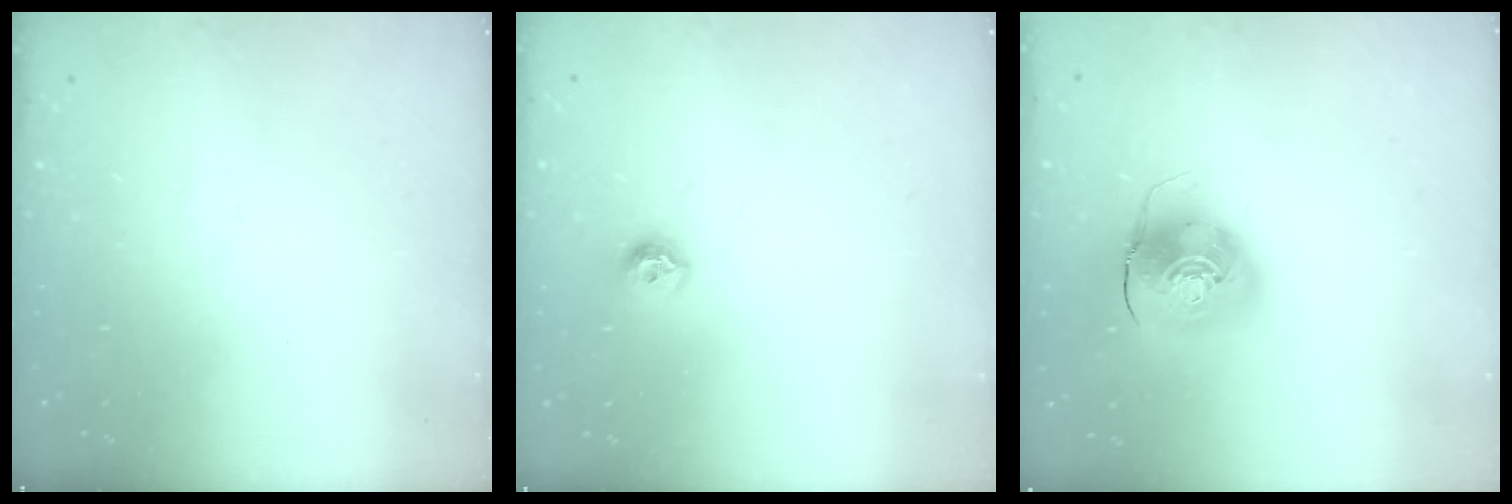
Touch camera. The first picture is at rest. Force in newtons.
{"total": 6.8, "press": 6.7, "slide": 1.0}
{"total": 10.5, "press": 10.4, "slide": 1.8}